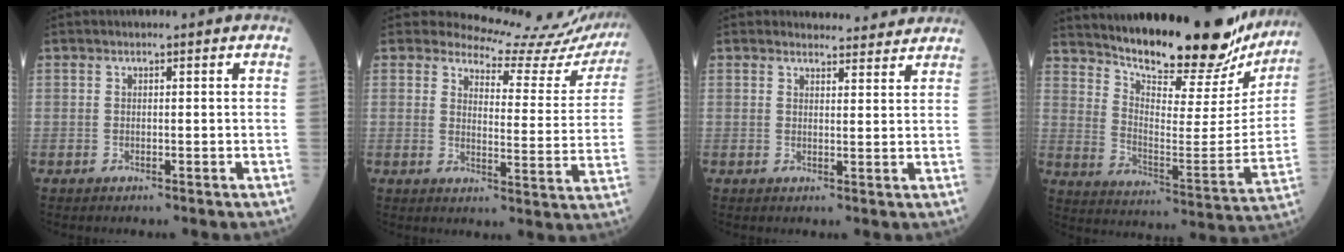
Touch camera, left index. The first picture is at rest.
{"total": 16.8, "force": [16.4, 2.9, 1.6], "torque": [0.004, -0.093, 0.163]}
{"total": 5.9, "force": [5.7, 1.3, 0.2], "torque": [0.006, 0.001, 0.056]}
{"total": 24.8, "force": [22.0, 5.4, 10.1], "torque": [-0.156, -0.063, 0.295]}